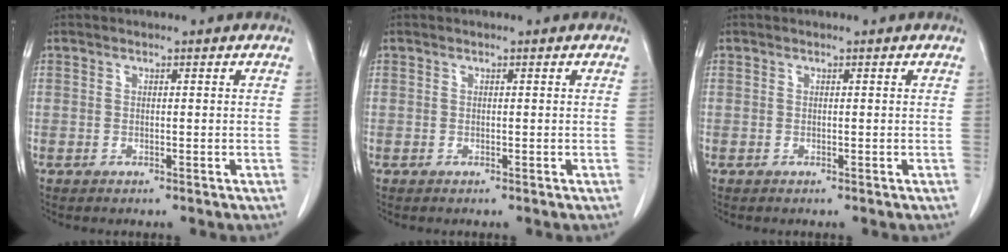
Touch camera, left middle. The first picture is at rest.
{"total": 0.0}
{"total": 0.0}